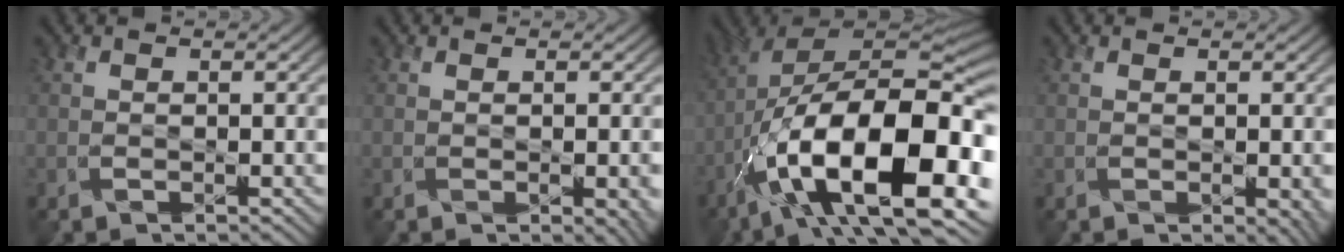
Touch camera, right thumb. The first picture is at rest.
{"total": 3.4, "force": [-0.9, 1.2, 3.0], "torque": [-0.032, -0.008, 0.002]}
{"total": 19.2, "force": [-6.5, 8.3, 16.1], "torque": [-0.270, -0.009, -0.106]}
{"total": 2.6, "force": [-0.6, 0.8, 2.4], "torque": [-0.029, -0.007, 0.002]}